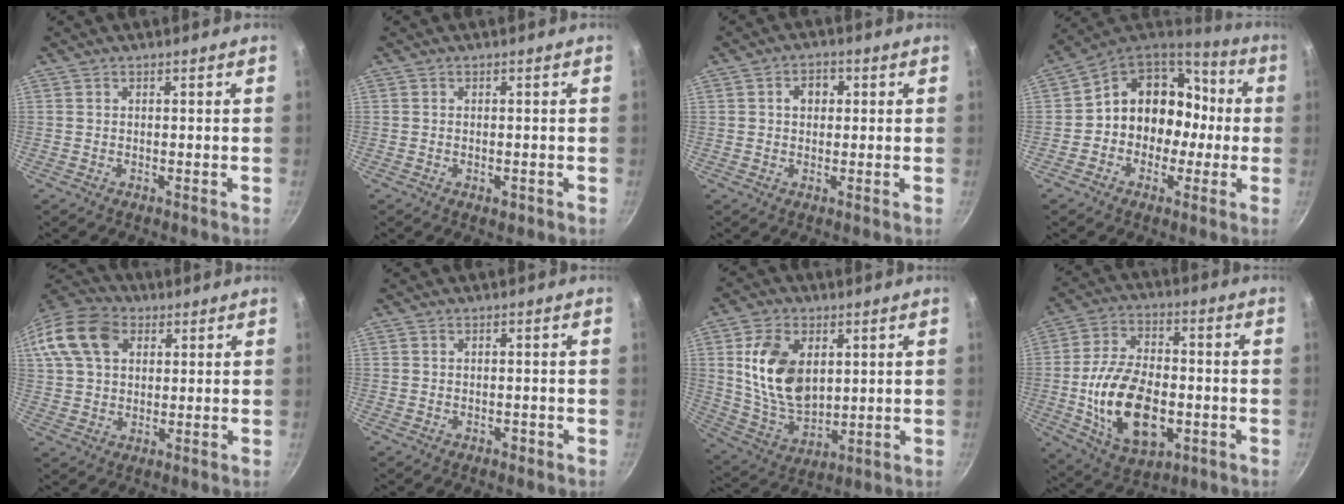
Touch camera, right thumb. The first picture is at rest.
{"total": 1.4, "force": [-0.6, 0.7, 1.1], "torque": [-0.015, -0.002, -0.009]}
{"total": 3.8, "force": [0.7, 3.0, 2.2], "torque": [-0.010, 0.009, 0.007]}
{"total": 15.5, "force": [-1.2, 13.3, 7.9], "torque": [-0.070, 0.058, -0.027]}
{"total": 16.9, "force": [5.8, 12.1, 10.2], "torque": [-0.211, 0.025, 0.094]}
{"total": 0.7, "force": [-0.4, 0.5, 0.4], "torque": [-0.001, 0.004, -0.003]}
{"total": 15.1, "force": [3.4, 9.8, 11.0], "torque": [-0.181, -0.020, 0.076]}
{"total": 18.6, "force": [-3.4, 10.9, 14.6], "torque": [-0.249, 0.017, -0.050]}